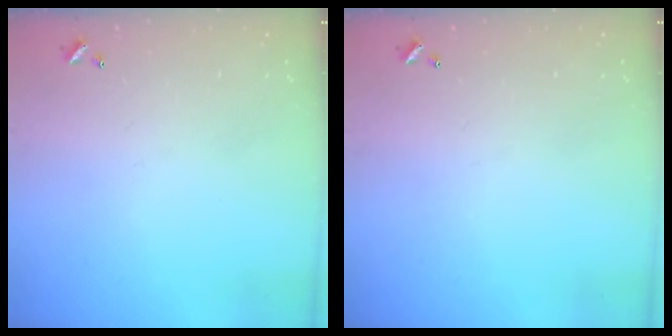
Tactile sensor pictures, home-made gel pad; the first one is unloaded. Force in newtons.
{"total": 0.0}